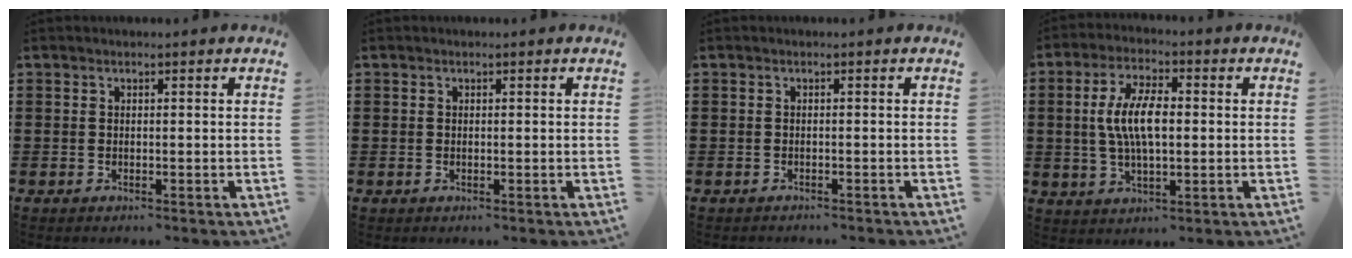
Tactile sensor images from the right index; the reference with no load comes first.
{"total": 0.0}
{"total": 0.6, "force": [-0.6, 0.1, 0.1], "torque": [-0.004, -0.001, -0.013]}
{"total": 8.1, "force": [0.4, 3.2, 7.5], "torque": [-0.161, 0.004, -0.001]}